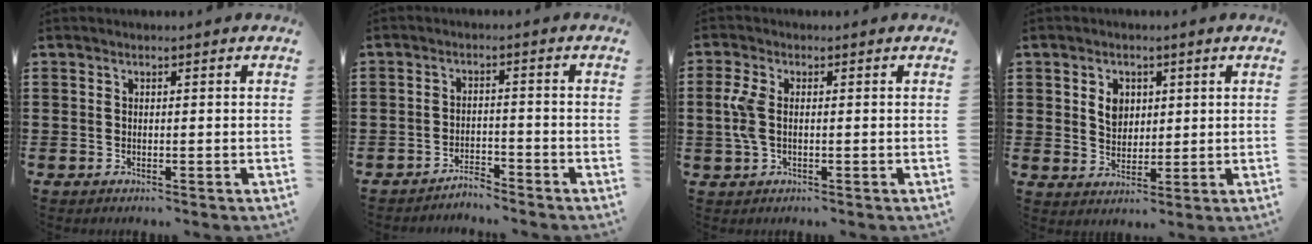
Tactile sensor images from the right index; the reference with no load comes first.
{"total": 2.6, "force": [-2.5, 0.1, 0.2], "torque": [-0.011, 0.001, -0.053]}
{"total": 4.5, "force": [-0.1, 2.2, 3.9], "torque": [-0.112, -0.005, -0.012]}
{"total": 4.0, "force": [1.1, 3.1, 2.2], "torque": [-0.047, 0.009, 0.016]}